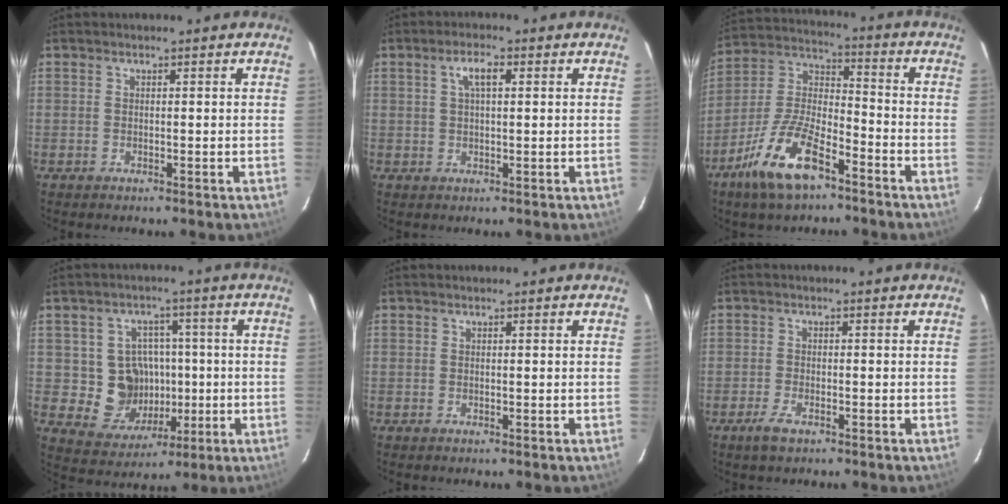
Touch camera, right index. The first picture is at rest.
{"total": 3.5, "force": [1.2, 1.2, 3.1], "torque": [-0.061, 0.010, 0.023]}
{"total": 15.0, "force": [-9.2, 5.4, 10.6], "torque": [-0.226, -0.002, -0.174]}
{"total": 10.2, "force": [-0.4, 9.7, 3.1], "torque": [-0.070, 0.021, 0.013]}
{"total": 0.0}
{"total": 3.2, "force": [-2.1, 1.2, 2.1], "torque": [-0.054, -0.004, -0.042]}